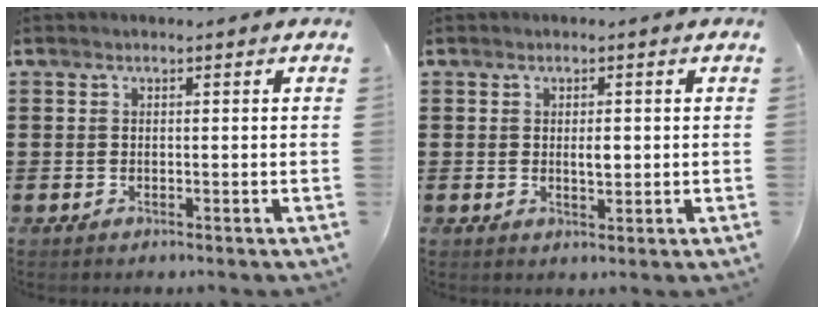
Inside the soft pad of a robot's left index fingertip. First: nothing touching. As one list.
[{"total": 2.0, "force": [0.2, 0.8, 1.9], "torque": [-0.029, -0.001, -0.001]}]